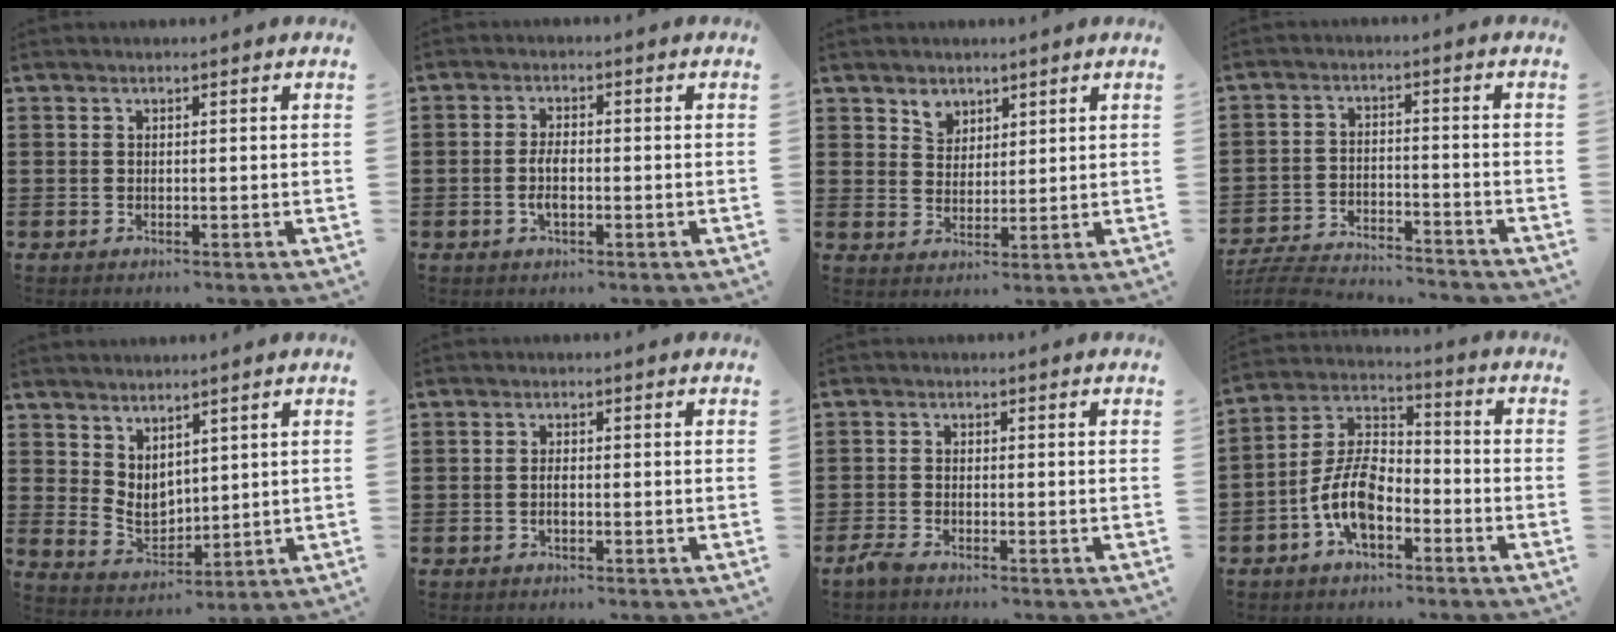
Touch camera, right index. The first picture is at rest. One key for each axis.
{"total": 3.6, "fx": -0.8, "fy": 1.5, "fz": 3.2, "tx": -0.082, "ty": -0.004, "tz": -0.021}
{"total": 3.3, "fx": 2.4, "fy": 2.3, "fz": 0.4, "tx": -0.012, "ty": 0.005, "tz": 0.043}
{"total": 5.9, "fx": -5.8, "fy": 0.4, "fz": 1.1, "tx": -0.035, "ty": 0.002, "tz": -0.119}
{"total": 4.1, "fx": 2.8, "fy": 2.5, "fz": 1.6, "tx": -0.045, "ty": -0.008, "tz": 0.055}
{"total": 1.6, "fx": -0.4, "fy": 0.6, "fz": 1.4, "tx": -0.027, "ty": 0.000, "tz": -0.007}
{"total": 1.7, "fx": -1.4, "fy": 0.3, "fz": 0.9, "tx": -0.024, "ty": -0.002, "tz": -0.029}
{"total": 9.4, "fx": -4.2, "fy": 4.9, "fz": 6.9, "tx": -0.171, "ty": 0.001, "tz": -0.086}